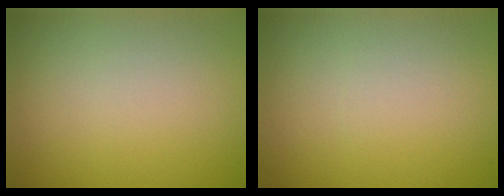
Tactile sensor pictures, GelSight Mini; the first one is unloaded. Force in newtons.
{"total": 0.0}